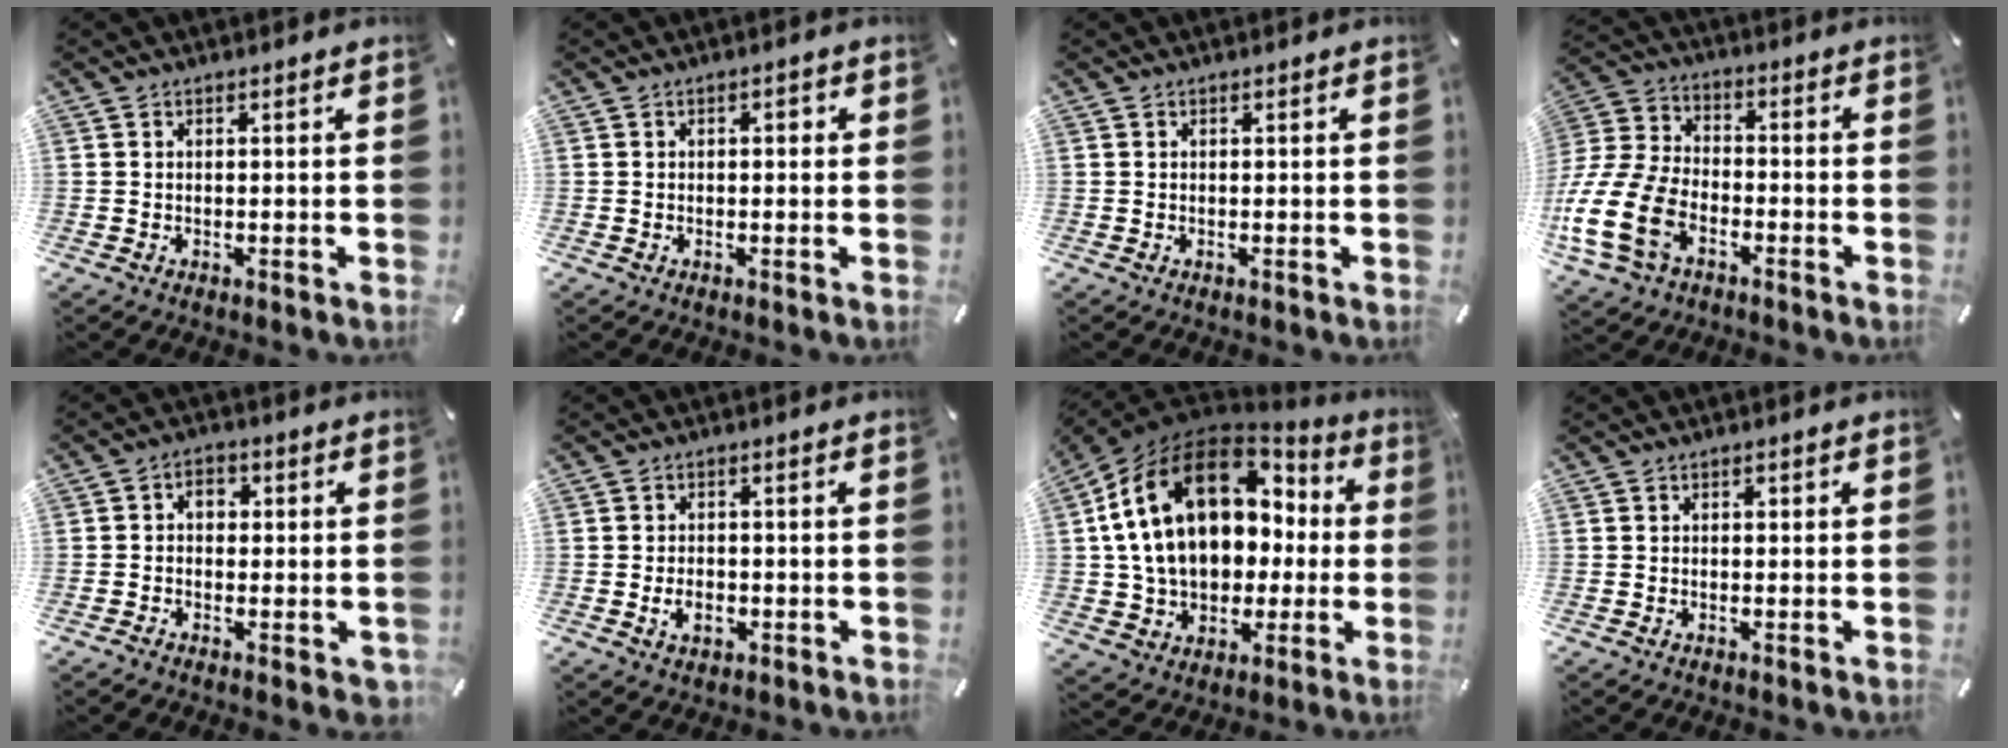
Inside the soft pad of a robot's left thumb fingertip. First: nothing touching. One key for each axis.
{"total": 1.4, "fx": -0.1, "fy": 0.7, "fz": 1.3, "tx": -0.025, "ty": 0.005, "tz": -0.003}
{"total": 0.0}
{"total": 16.0, "fx": -7.2, "fy": 10.8, "fz": 9.3, "tx": -0.206, "ty": 0.034, "tz": -0.133}
{"total": 3.9, "fx": -0.5, "fy": 3.1, "fz": 2.3, "tx": -0.030, "ty": 0.008, "tz": -0.014}
{"total": 3.9, "fx": -1.1, "fy": 2.6, "fz": 2.6, "tx": -0.053, "ty": 0.005, "tz": -0.021}
{"total": 22.4, "fx": 5.3, "fy": 15.7, "fz": 15.2, "tx": -0.296, "ty": -0.010, "tz": 0.094}
{"total": 0.6, "fx": 0.1, "fy": 0.5, "fz": 0.4, "tx": -0.009, "ty": 0.003, "tz": 0.000}